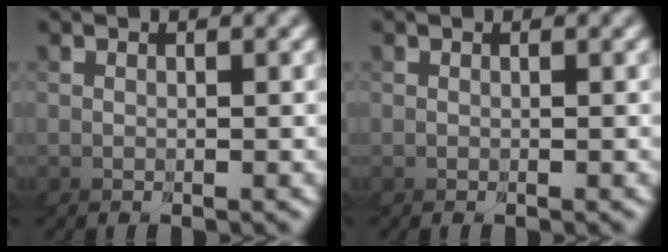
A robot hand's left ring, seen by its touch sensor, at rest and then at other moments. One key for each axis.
{"total": 0.0}